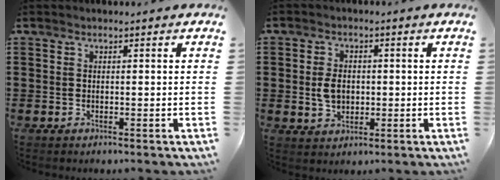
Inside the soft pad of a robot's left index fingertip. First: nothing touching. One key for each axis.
{"total": 4.2, "fx": -0.1, "fy": 2.9, "fz": 3.1, "tx": -0.062, "ty": 0.003, "tz": -0.006}